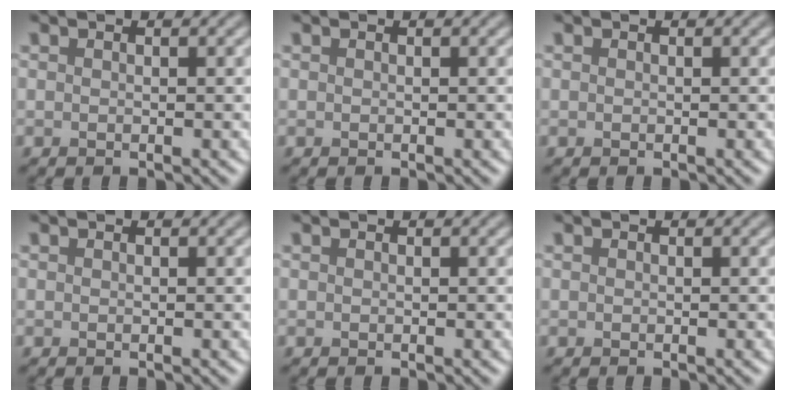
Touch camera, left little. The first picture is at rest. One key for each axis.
{"total": 0.0}
{"total": 0.0}
{"total": 0.0}
{"total": 0.0}
{"total": 0.0}